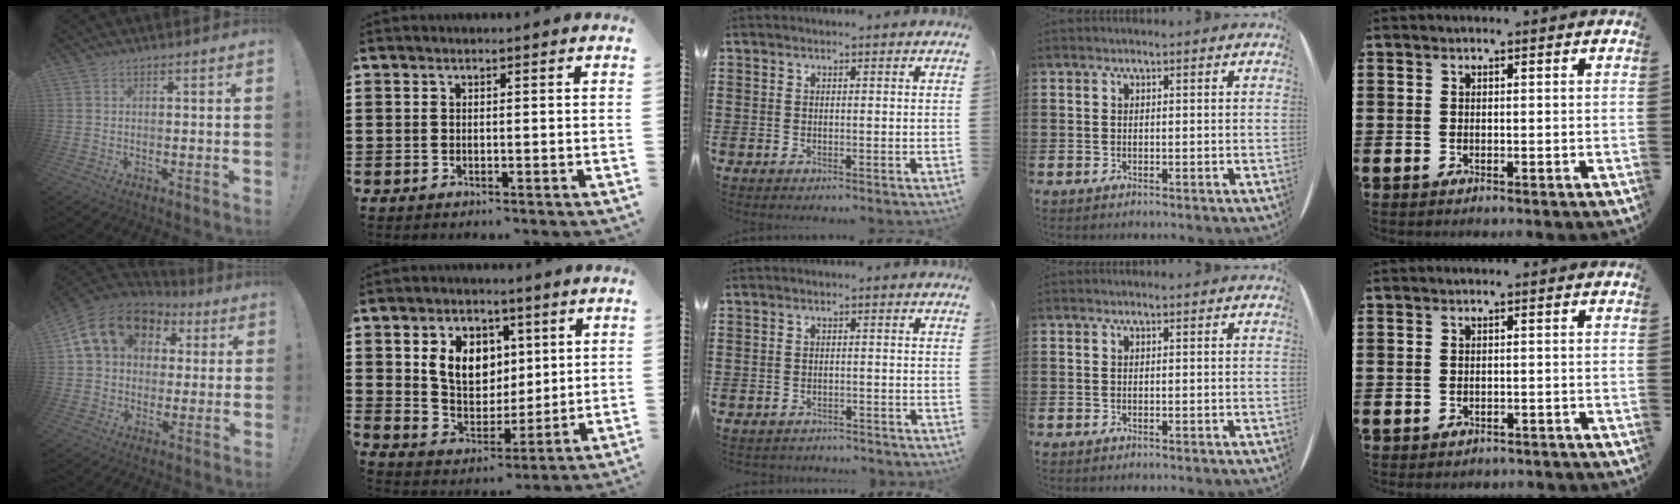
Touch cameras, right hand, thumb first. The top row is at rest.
{"thumb": {"total": 16.3, "force": [6.1, 12.6, 8.3], "torque": [-0.124, -0.014, 0.120]}, "index": {"total": 8.4, "force": [2.6, 6.6, 4.6], "torque": [-0.101, 0.016, 0.046]}, "middle": {"total": 1.5, "force": [-1.5, 0.1, 0.0], "torque": [-0.005, 0.000, -0.032]}, "little": {"total": 0.6, "force": [-0.6, 0.1, 0.0], "torque": [-0.003, -0.002, -0.013]}}